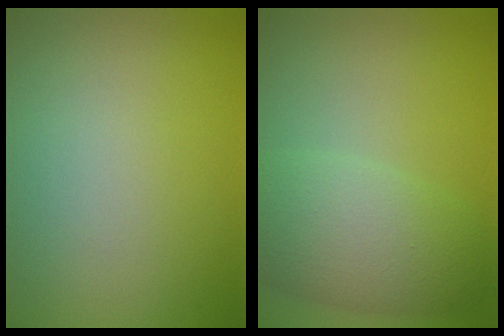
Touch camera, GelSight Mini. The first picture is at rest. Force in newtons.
{"total": 5.8, "press": 5.8, "slide": 0.3}